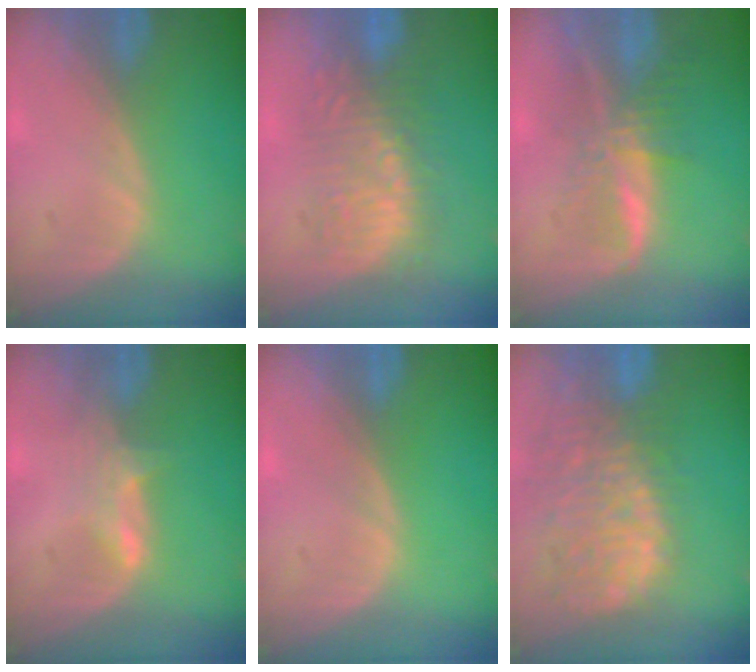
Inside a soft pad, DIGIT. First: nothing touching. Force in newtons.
{"total": 8.6, "press": 8.5, "slide": 1.5}
{"total": 7.8, "press": 6.5, "slide": 4.2}
{"total": 2.9, "press": 2.9, "slide": 0.4}
{"total": 0.0}
{"total": 14.4, "press": 11.8, "slide": 8.3}